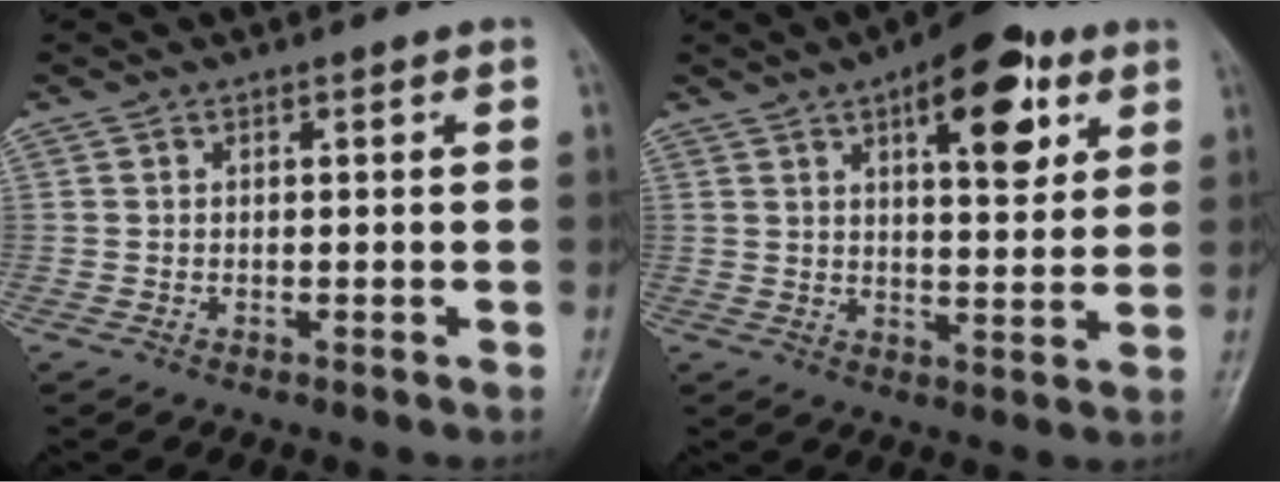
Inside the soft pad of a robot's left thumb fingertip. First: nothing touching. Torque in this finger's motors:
{"motor_torque": [1.58, 1.69, 1.74, -0.93, 0.13]}